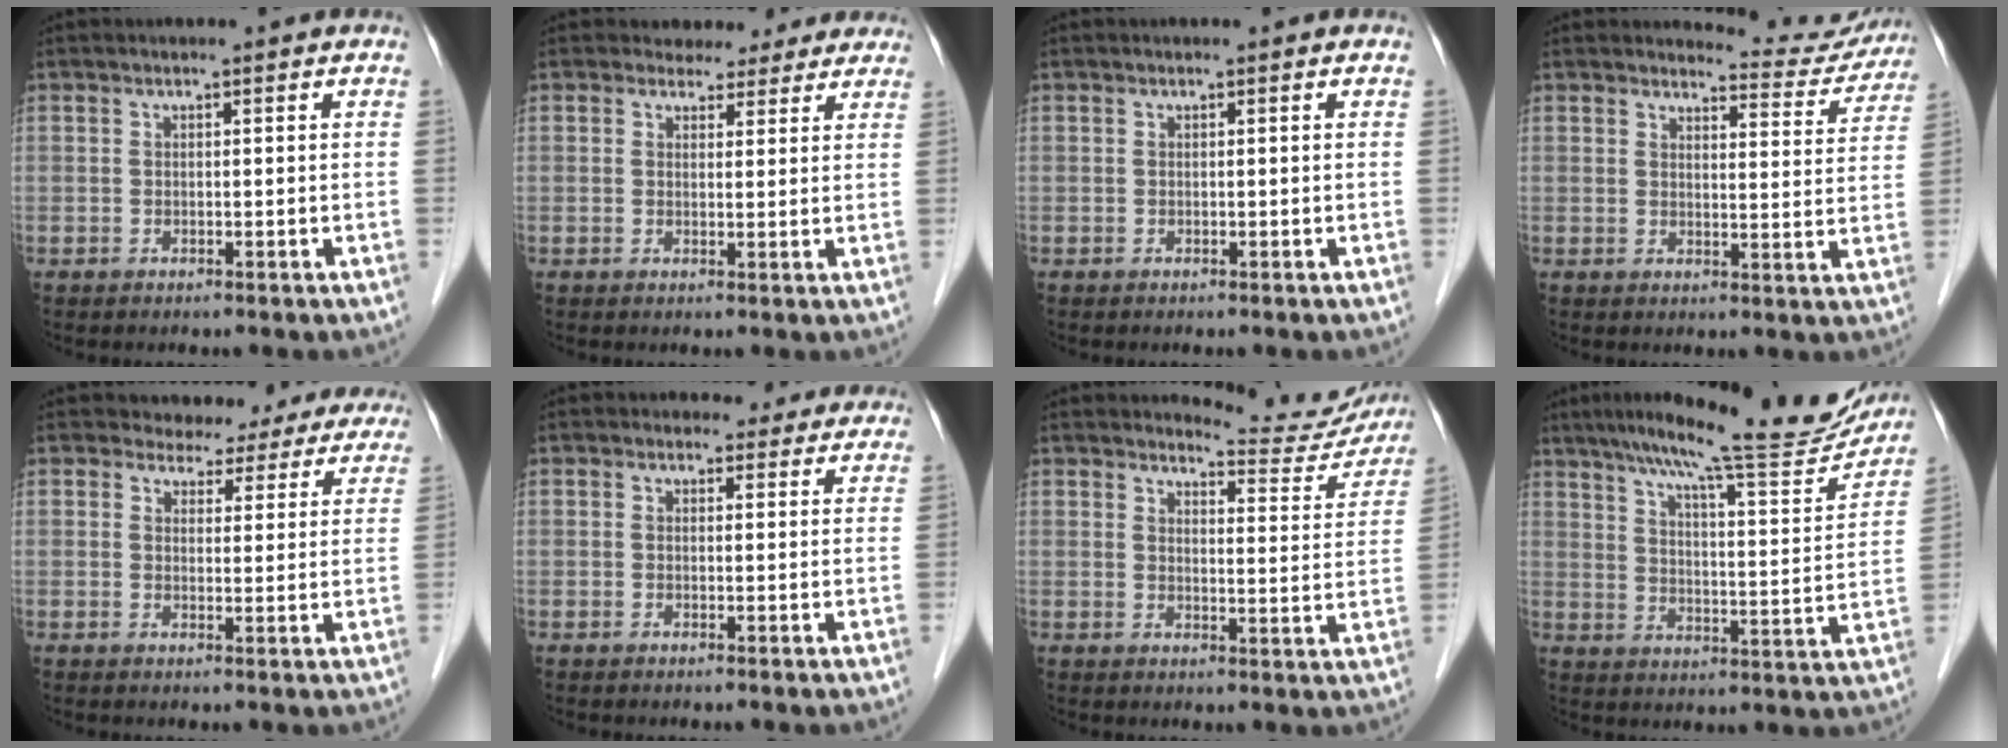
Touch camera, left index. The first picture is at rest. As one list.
[{"total": 5.5, "force": [4.9, 2.6, 0.3], "torque": [0.008, 0.004, 0.046]}, {"total": 0.0}, {"total": 8.1, "force": [8.0, 1.3, -0.4], "torque": [0.013, -0.028, 0.084]}, {"total": 10.9, "force": [10.0, 4.2, 1.2], "torque": [0.018, -0.002, 0.094]}, {"total": 3.6, "force": [3.2, 1.8, 0.1], "torque": [0.010, 0.003, 0.027]}, {"total": 9.6, "force": [9.5, 1.4, -0.2], "torque": [0.012, -0.037, 0.104]}, {"total": 21.1, "force": [18.7, 1.7, 9.6], "torque": [-0.147, -0.027, 0.253]}]